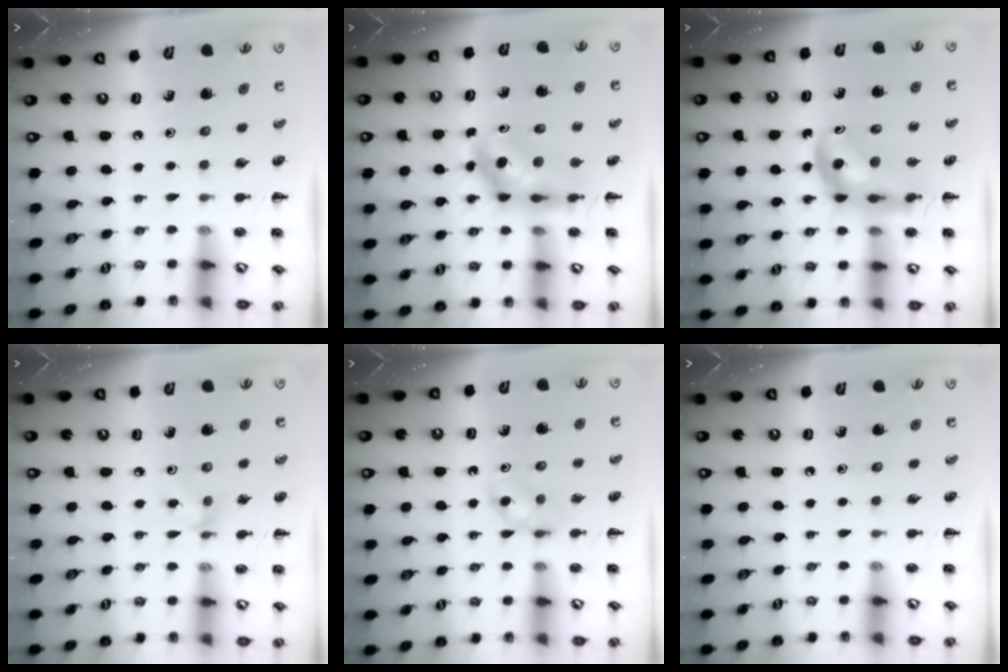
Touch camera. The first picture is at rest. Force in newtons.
{"total": 5.6, "press": 5.3, "slide": 1.6}
{"total": 8.5, "press": 8.1, "slide": 2.6}
{"total": 4.8, "press": 4.6, "slide": 1.2}
{"total": 3.8, "press": 3.4, "slide": 1.5}
{"total": 0.0}